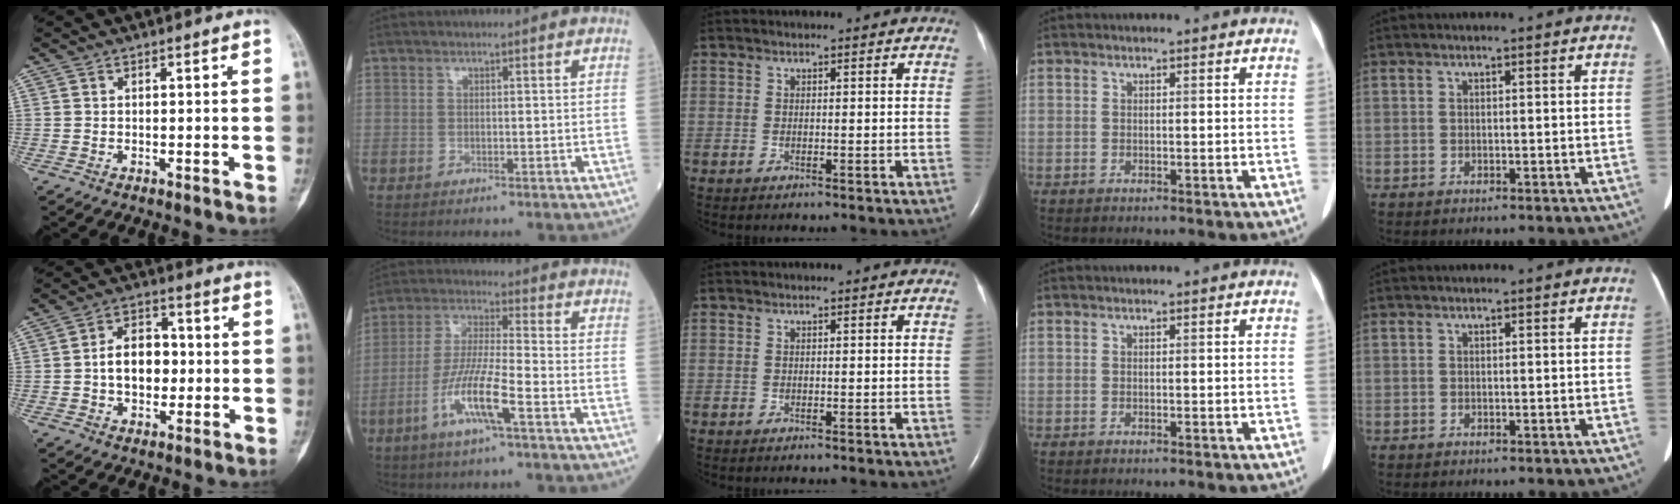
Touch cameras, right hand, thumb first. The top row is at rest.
{"thumb": {"total": 9.1, "force": [-0.4, 6.3, 6.5], "torque": [-0.074, 0.021, -0.014]}, "index": {"total": 9.7, "force": [-4.3, 0.5, 8.7], "torque": [-0.178, -0.006, -0.084]}}